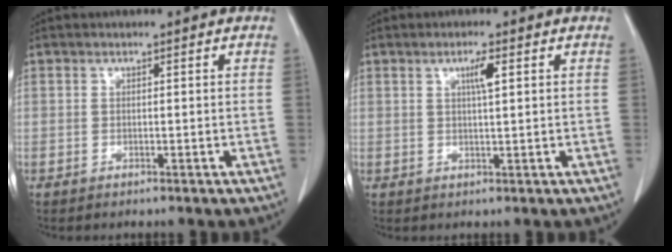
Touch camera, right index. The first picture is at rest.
{"total": 2.6, "force": [1.0, 0.1, 2.4], "torque": [-0.043, 0.000, 0.016]}